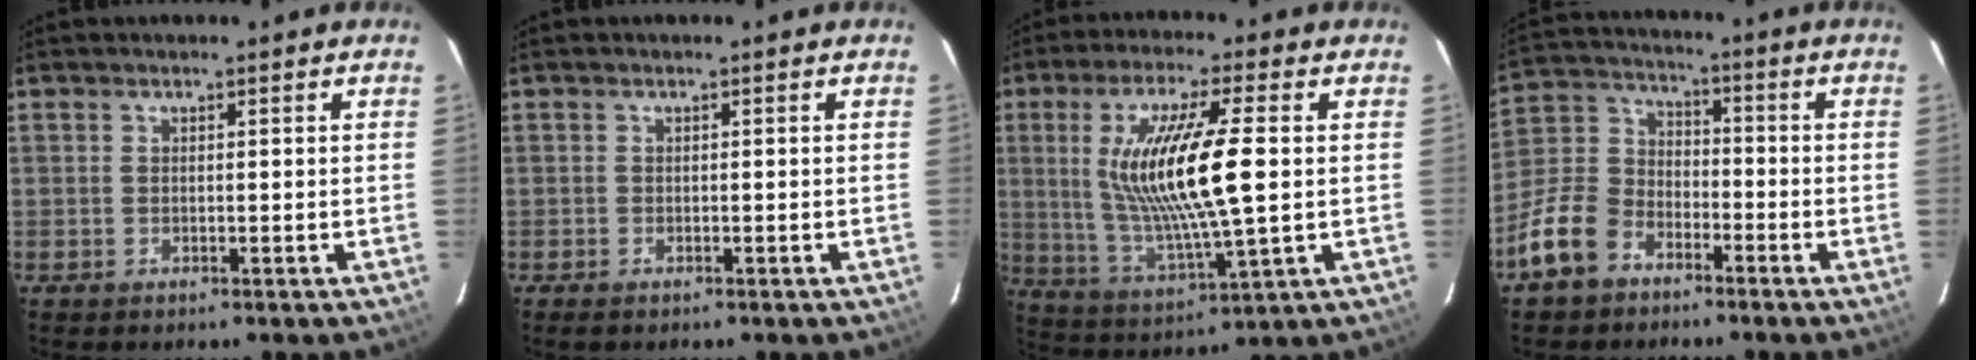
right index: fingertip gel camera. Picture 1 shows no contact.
{"total": 0.9, "force": [-0.7, 0.4, 0.4], "torque": [-0.007, -0.004, -0.014]}
{"total": 17.2, "force": [2.0, 2.7, 16.9], "torque": [-0.324, -0.011, 0.050]}
{"total": 12.6, "force": [-7.8, 8.1, 5.6], "torque": [-0.135, 0.033, -0.150]}